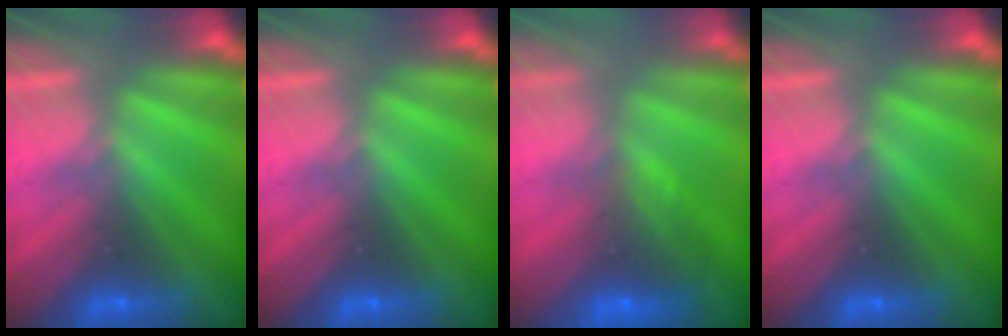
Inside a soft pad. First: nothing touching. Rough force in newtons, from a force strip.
{"total": 0.0}
{"total": 7.5}
{"total": 0.0}